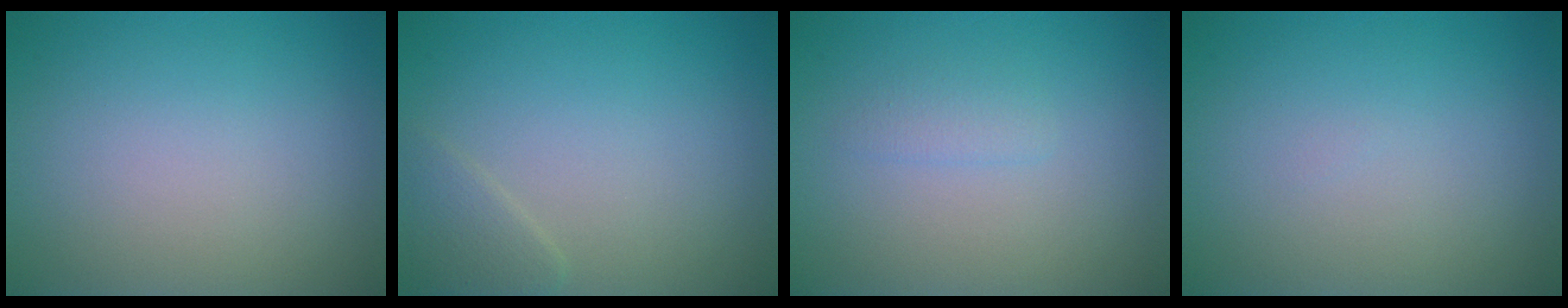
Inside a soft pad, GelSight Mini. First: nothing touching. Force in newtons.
{"total": 1.4, "press": 1.4, "slide": 0.2}
{"total": 1.0, "press": 1.0, "slide": 0.1}
{"total": 0.0}